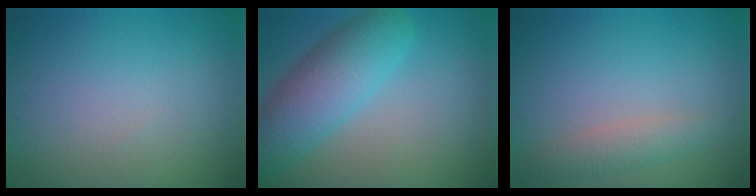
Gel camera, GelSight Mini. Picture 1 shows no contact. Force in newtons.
{"total": 6.4, "press": 6.4, "slide": 0.2}
{"total": 2.0, "press": 2.0, "slide": 0.1}